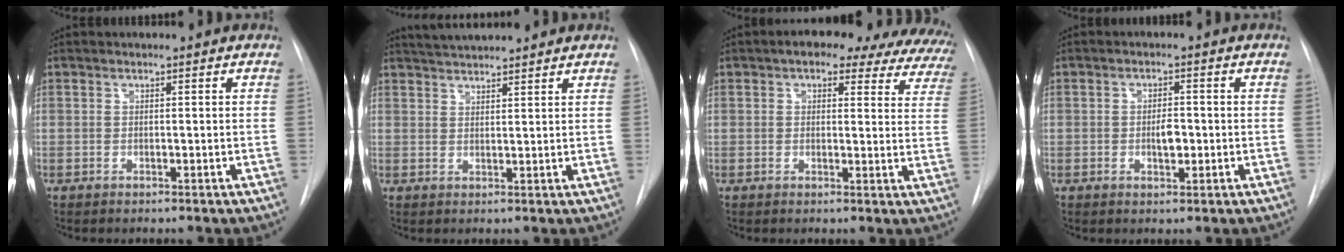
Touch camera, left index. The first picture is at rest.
{"total": 5.4, "force": [5.2, -0.1, 1.6], "torque": [-0.031, 0.029, 0.087]}
{"total": 17.4, "force": [13.3, 6.4, 9.1], "torque": [-0.107, 0.023, 0.133]}
{"total": 2.8, "force": [-0.4, 1.3, 2.5], "torque": [-0.040, 0.002, -0.004]}